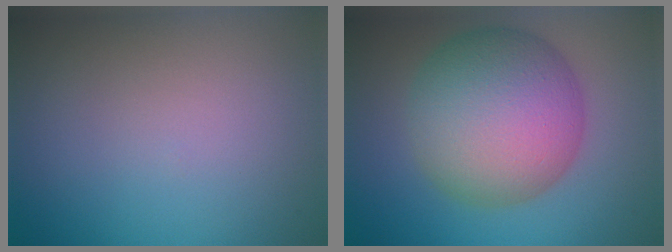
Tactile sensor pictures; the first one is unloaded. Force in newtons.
{"total": 11.5, "press": 11.5, "slide": 0.3}